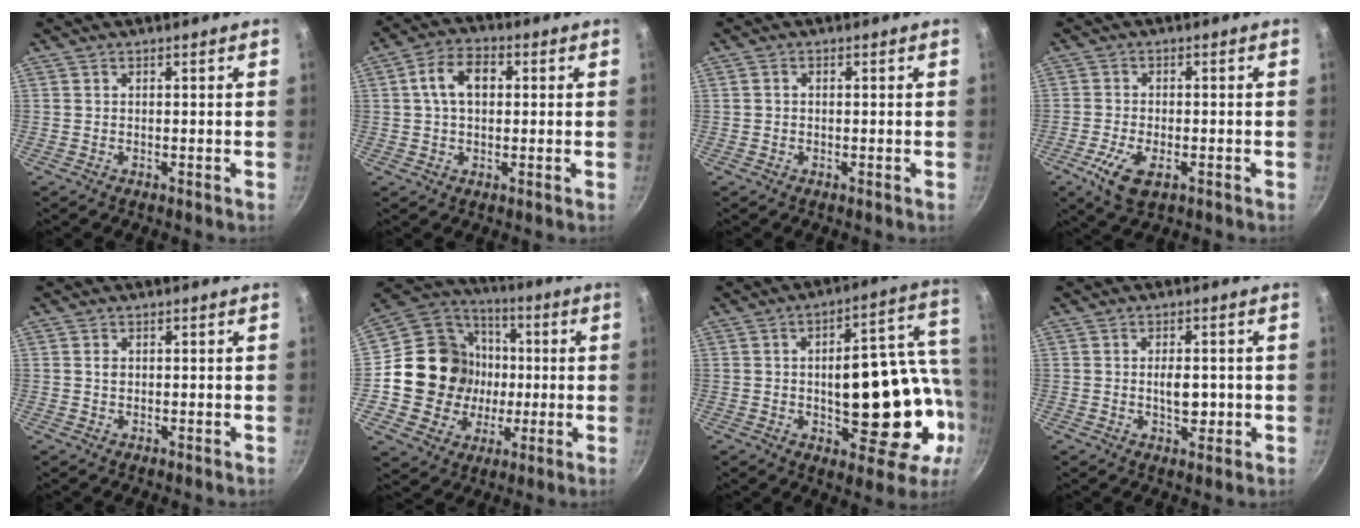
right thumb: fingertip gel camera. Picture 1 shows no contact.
{"total": 7.9, "force": [1.2, 5.2, 5.8], "torque": [-0.082, 0.018, 0.012]}
{"total": 0.9, "force": [-0.1, 0.7, 0.5], "torque": [-0.011, 0.007, -0.001]}
{"total": 7.0, "force": [-2.9, 3.4, 5.3], "torque": [-0.109, -0.001, -0.053]}
{"total": 1.1, "force": [0.2, 0.9, 0.6], "torque": [-0.010, -0.002, 0.004]}
{"total": 19.4, "force": [-0.3, 17.8, 7.7], "torque": [-0.106, 0.025, 0.000]}
{"total": 22.0, "force": [-1.5, 11.4, 18.7], "torque": [-0.199, 0.035, -0.007]}
{"total": 4.9, "force": [-0.4, 2.6, 4.2], "torque": [-0.046, 0.000, -0.006]}